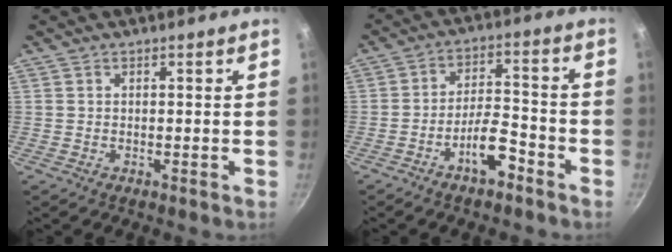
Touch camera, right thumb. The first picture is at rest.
{"total": 7.9, "force": [-4.9, 2.9, 5.5], "torque": [-0.084, 0.049, -0.080]}